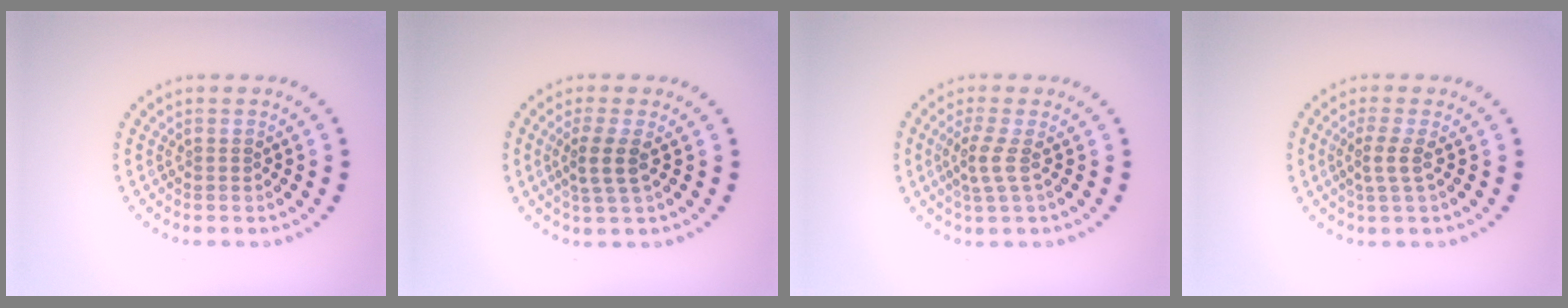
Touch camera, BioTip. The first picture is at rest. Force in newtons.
{"total": 2.5, "press": 2.0, "slide": 1.5}
{"total": 2.2, "press": 1.6, "slide": 1.5}
{"total": 2.0, "press": 1.4, "slide": 1.4}